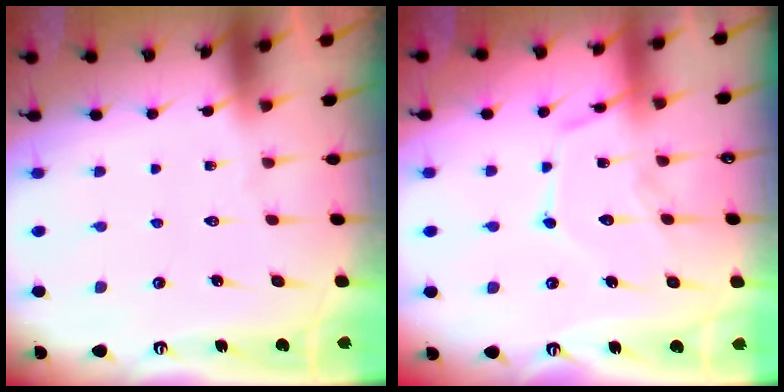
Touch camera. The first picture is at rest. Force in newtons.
{"total": 12.3, "press": 12.2, "slide": 1.1}